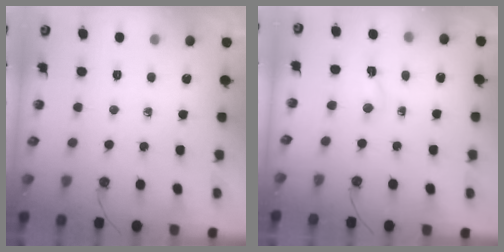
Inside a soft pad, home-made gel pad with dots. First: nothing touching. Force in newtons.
{"total": 2.0, "press": 1.6, "slide": 1.2}